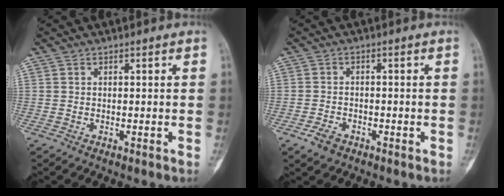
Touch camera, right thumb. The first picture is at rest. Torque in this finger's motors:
{"motor_torque": [0.34, 0.01, 0.27, -0.02, 0.06]}